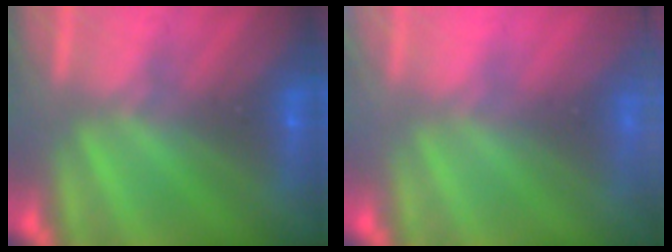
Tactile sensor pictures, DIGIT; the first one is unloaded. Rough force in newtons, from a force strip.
{"total": 3.3}